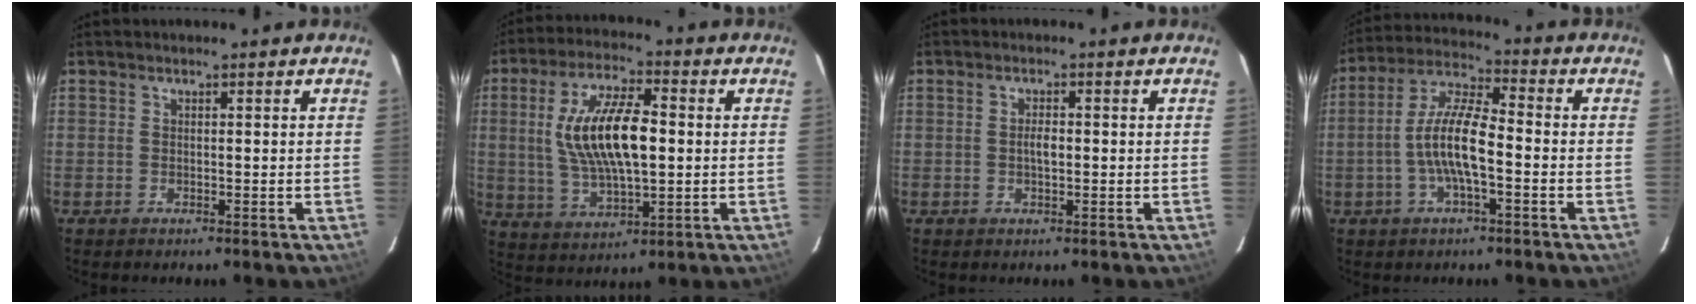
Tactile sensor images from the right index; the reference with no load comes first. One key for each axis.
{"total": 15.3, "fx": 1.4, "fy": 5.8, "fz": 14.0, "tx": -0.269, "ty": 0.006, "tz": 0.032}
{"total": 2.0, "fx": -0.1, "fy": 0.8, "fz": 1.8, "tx": -0.034, "ty": 0.003, "tz": -0.003}
{"total": 10.5, "fx": -2.6, "fy": 2.6, "fz": 9.8, "tx": -0.204, "ty": 0.006, "tz": -0.051}